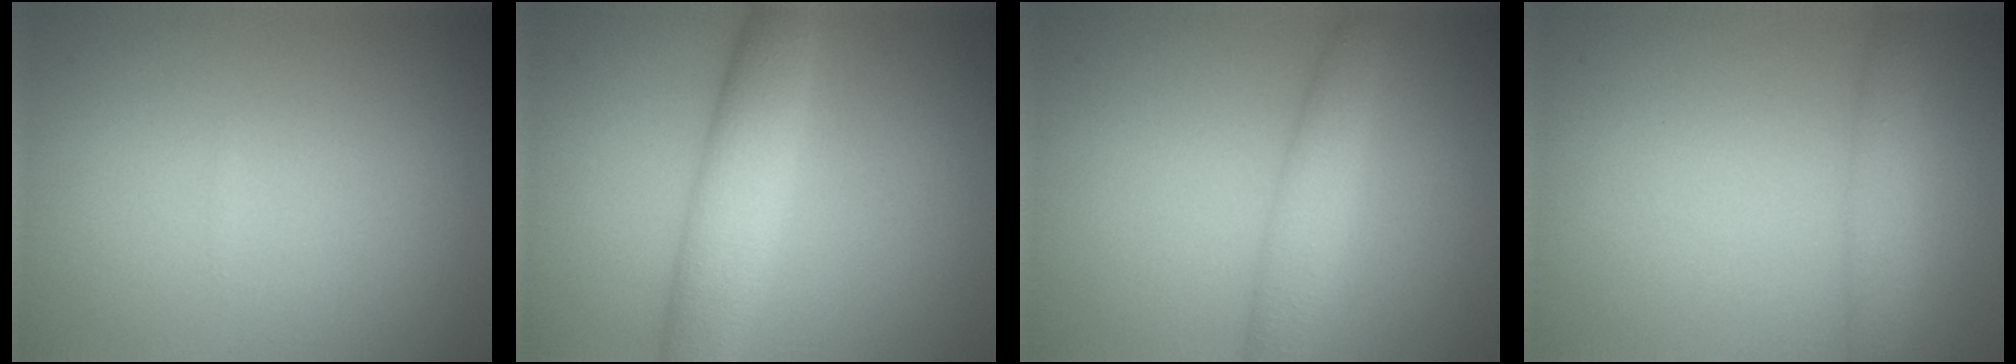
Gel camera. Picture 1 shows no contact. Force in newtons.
{"total": 5.0, "press": 5.0, "slide": 0.1}
{"total": 2.7, "press": 2.7, "slide": 0.1}
{"total": 2.0, "press": 2.0, "slide": 0.0}